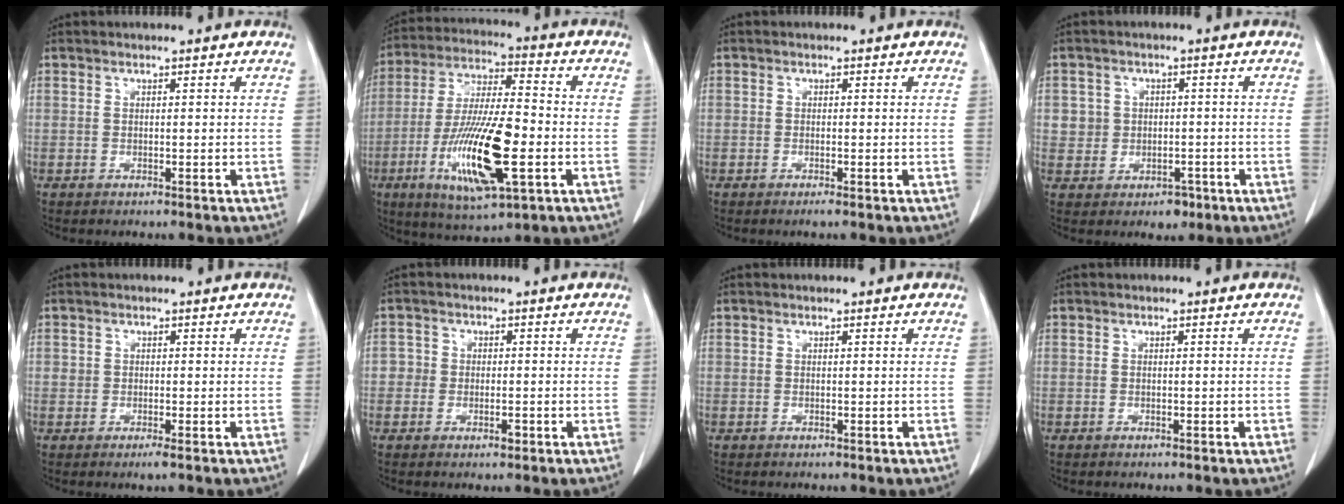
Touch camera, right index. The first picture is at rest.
{"total": 16.8, "force": [-4.8, 3.4, 15.8], "torque": [-0.313, -0.015, -0.080]}
{"total": 0.7, "force": [-0.5, -0.1, 0.5], "torque": [-0.007, 0.000, -0.006]}
{"total": 4.5, "force": [-0.8, 4.3, 1.3], "torque": [-0.001, 0.013, 0.002]}
{"total": 1.1, "force": [-0.4, 0.5, 0.9], "torque": [-0.010, 0.000, -0.003]}
{"total": 2.8, "force": [-0.8, 2.5, 1.1], "torque": [-0.004, 0.009, -0.014]}
{"total": 0.0}
{"total": 0.0}